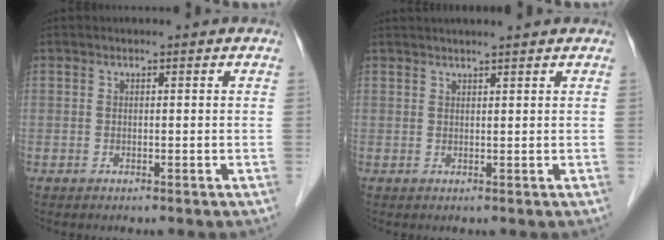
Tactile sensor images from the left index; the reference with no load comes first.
{"total": 5.3, "force": [4.7, -0.1, 2.5], "torque": [-0.033, 0.027, 0.065]}